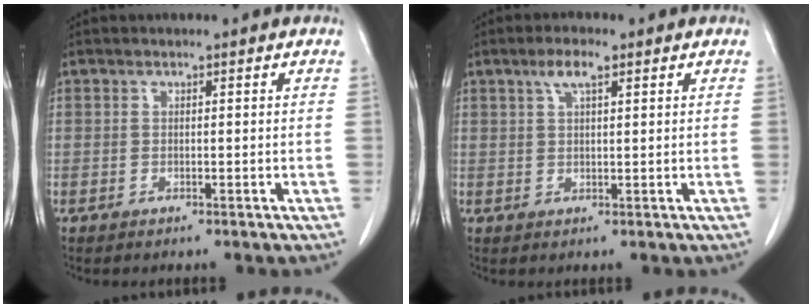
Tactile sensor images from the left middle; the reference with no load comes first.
{"total": 3.3, "force": [1.9, 0.7, 2.6], "torque": [-0.057, 0.007, 0.035]}